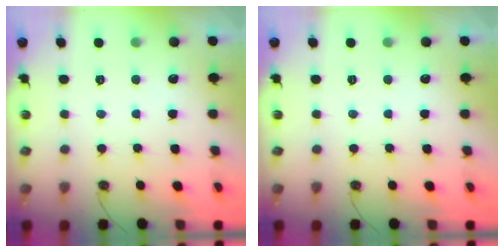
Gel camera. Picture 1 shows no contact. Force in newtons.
{"total": 0.0}